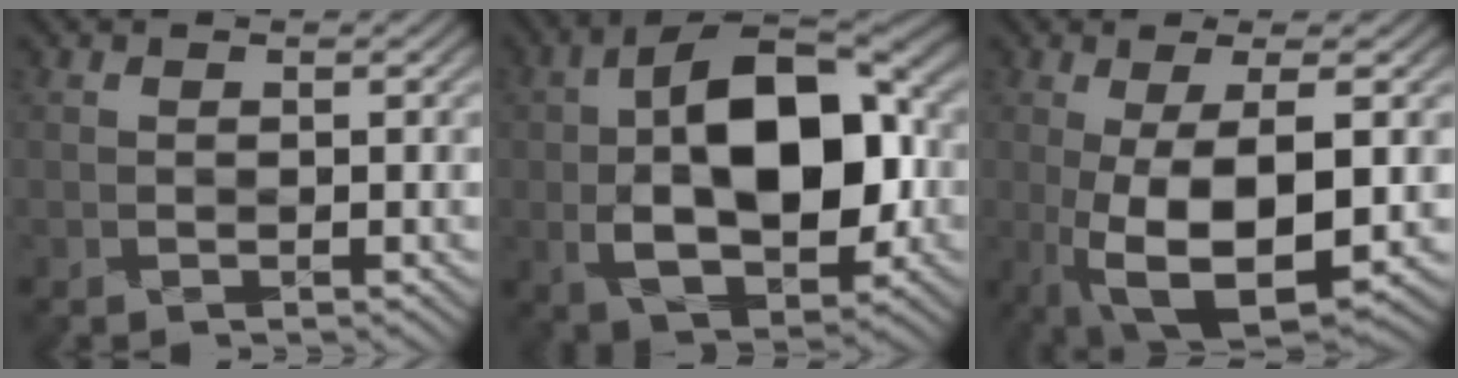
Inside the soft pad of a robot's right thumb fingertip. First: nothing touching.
{"total": 16.3, "force": [-0.8, 9.4, 13.3], "torque": [-0.226, 0.005, -0.020]}
{"total": 11.2, "force": [-1.7, 3.9, 10.3], "torque": [-0.185, -0.006, -0.028]}